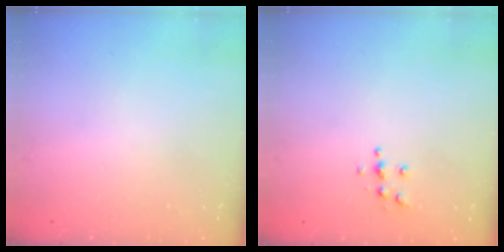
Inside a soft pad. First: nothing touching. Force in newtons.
{"total": 5.4, "press": 5.4, "slide": 0.5}